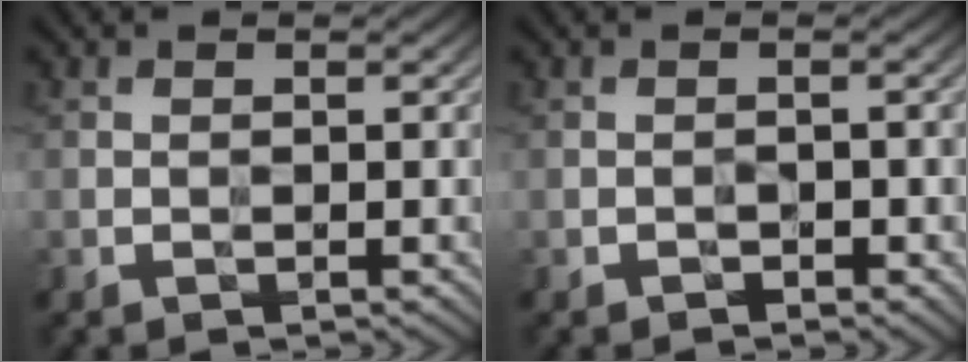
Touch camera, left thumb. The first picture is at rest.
{"total": 0.9, "force": [-0.7, 0.5, 0.4], "torque": [-0.003, 0.000, -0.012]}